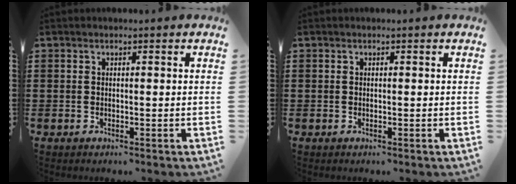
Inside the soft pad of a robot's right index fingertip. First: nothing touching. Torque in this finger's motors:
{"motor_torque": [-0.01, 0.00, 0.00, -0.01]}